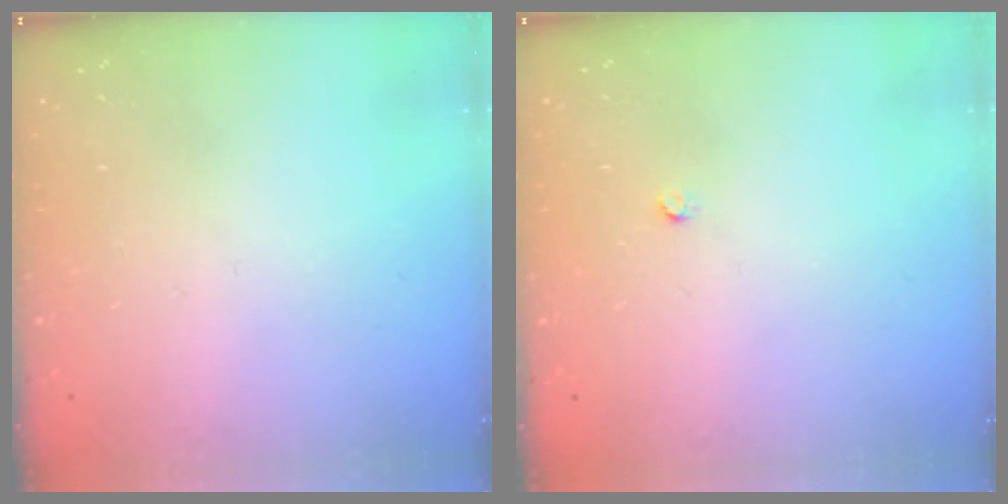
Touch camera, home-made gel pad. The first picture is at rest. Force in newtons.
{"total": 2.2, "press": 2.2, "slide": 0.3}